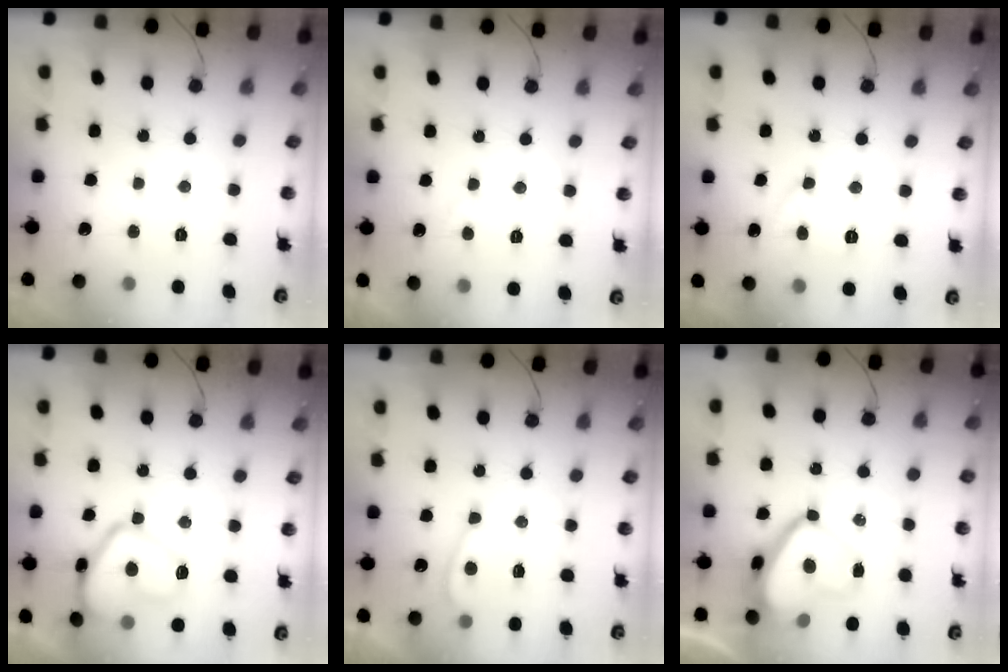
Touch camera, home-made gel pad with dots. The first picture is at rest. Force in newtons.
{"total": 3.4, "press": 3.4, "slide": 0.5}
{"total": 5.6, "press": 5.6, "slide": 0.6}
{"total": 11.5, "press": 11.5, "slide": 0.7}
{"total": 4.3, "press": 4.2, "slide": 0.8}
{"total": 11.2, "press": 11.1, "slide": 1.2}